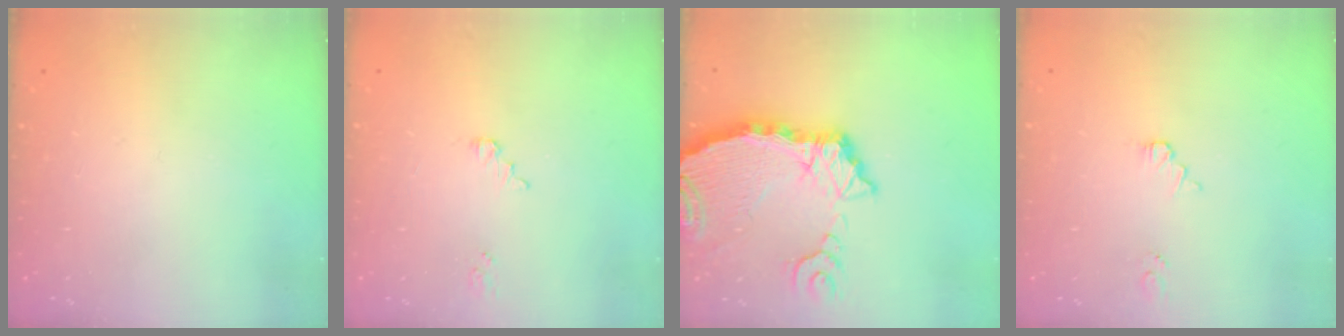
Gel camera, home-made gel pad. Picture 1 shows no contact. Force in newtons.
{"total": 2.5, "press": 2.5, "slide": 0.1}
{"total": 15.1, "press": 14.9, "slide": 2.0}
{"total": 1.5, "press": 1.5, "slide": 0.1}